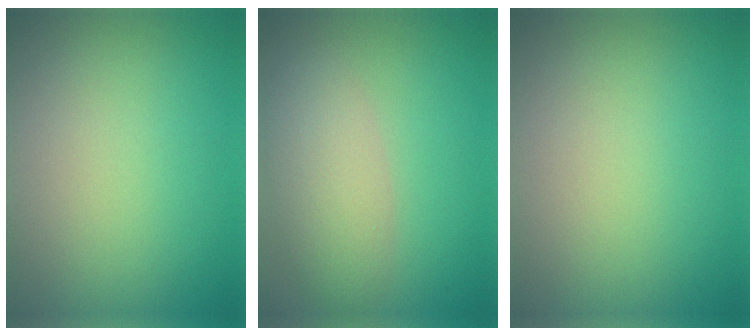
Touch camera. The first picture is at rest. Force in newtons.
{"total": 4.2, "press": 4.2, "slide": 0.3}
{"total": 0.0}